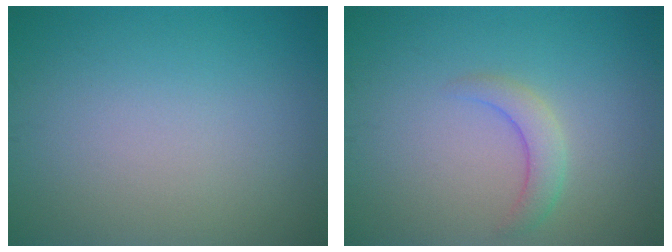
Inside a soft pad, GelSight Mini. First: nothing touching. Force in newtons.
{"total": 2.1, "press": 2.1, "slide": 0.3}